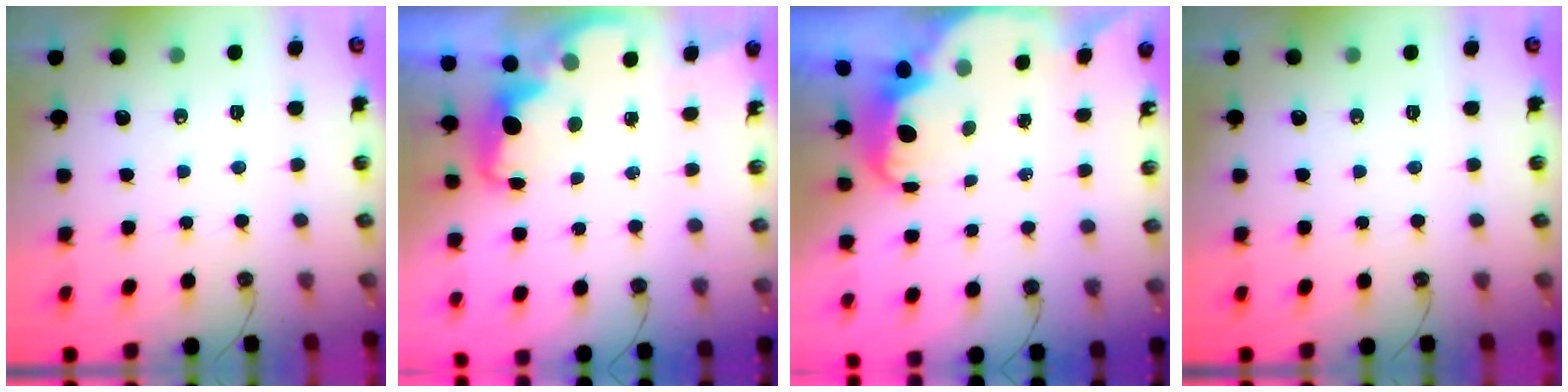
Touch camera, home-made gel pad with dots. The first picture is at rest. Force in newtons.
{"total": 2.1, "press": 2.0, "slide": 0.6}
{"total": 2.8, "press": 2.8, "slide": 0.6}
{"total": 0.0}